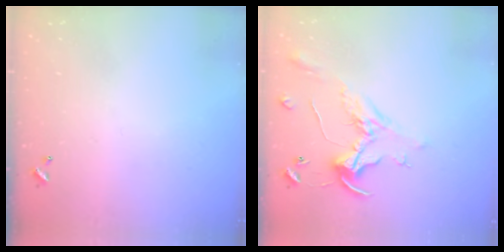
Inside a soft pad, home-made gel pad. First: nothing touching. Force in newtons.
{"total": 0.8, "press": 0.5, "slide": 0.6}